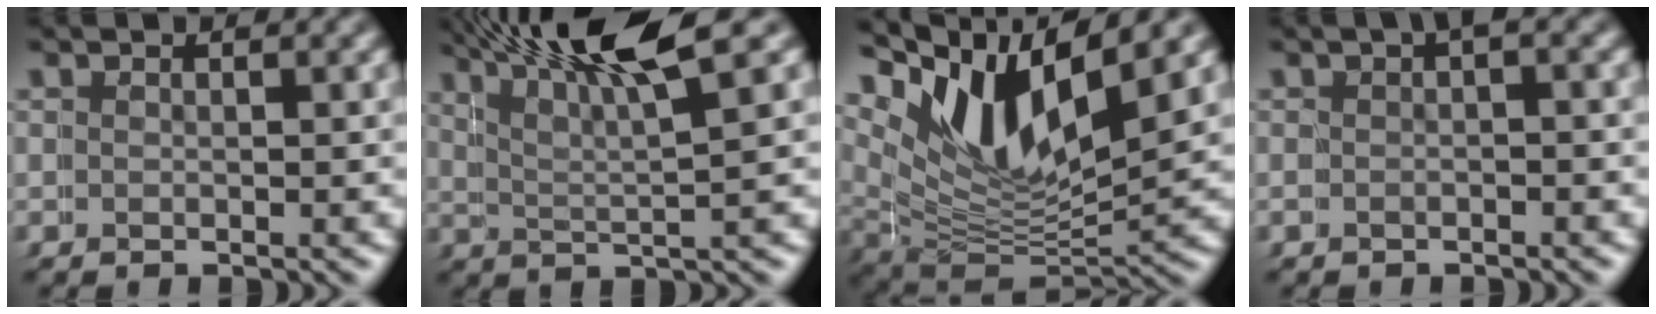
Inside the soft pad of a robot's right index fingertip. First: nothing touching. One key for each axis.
{"total": 8.7, "fx": 6.3, "fy": 1.1, "fz": 5.9, "tx": -0.096, "ty": 0.017, "tz": 0.096}
{"total": 11.3, "fx": 4.9, "fy": 6.9, "fz": 7.5, "tx": -0.139, "ty": 0.009, "tz": 0.070}
{"total": 1.2, "fx": -0.1, "fy": 0.0, "fz": 1.2, "tx": -0.013, "ty": 0.003, "tz": -0.004}